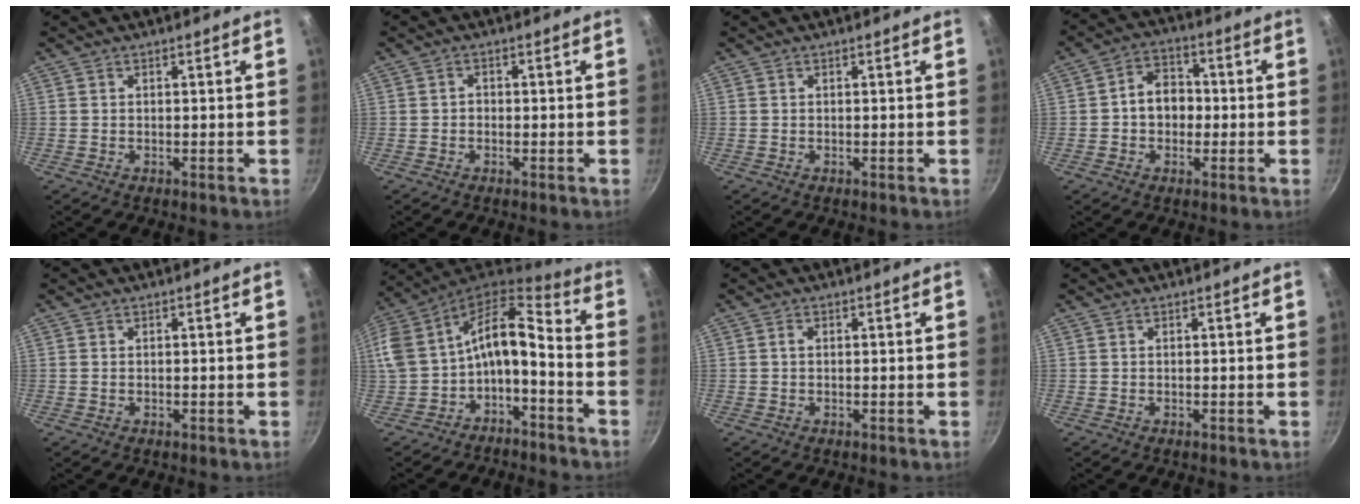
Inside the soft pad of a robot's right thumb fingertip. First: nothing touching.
{"total": 1.0, "force": [-0.3, 0.8, 0.5], "torque": [-0.006, 0.004, -0.007]}
{"total": 0.0}
{"total": 7.5, "force": [-0.6, 5.9, 4.6], "torque": [-0.035, 0.022, -0.017]}
{"total": 0.0}
{"total": 18.6, "force": [-3.5, 10.2, 15.1], "torque": [-0.322, 0.066, -0.068]}
{"total": 0.8, "force": [0.1, 0.5, 0.6], "torque": [-0.009, 0.004, 0.001]}
{"total": 0.0}